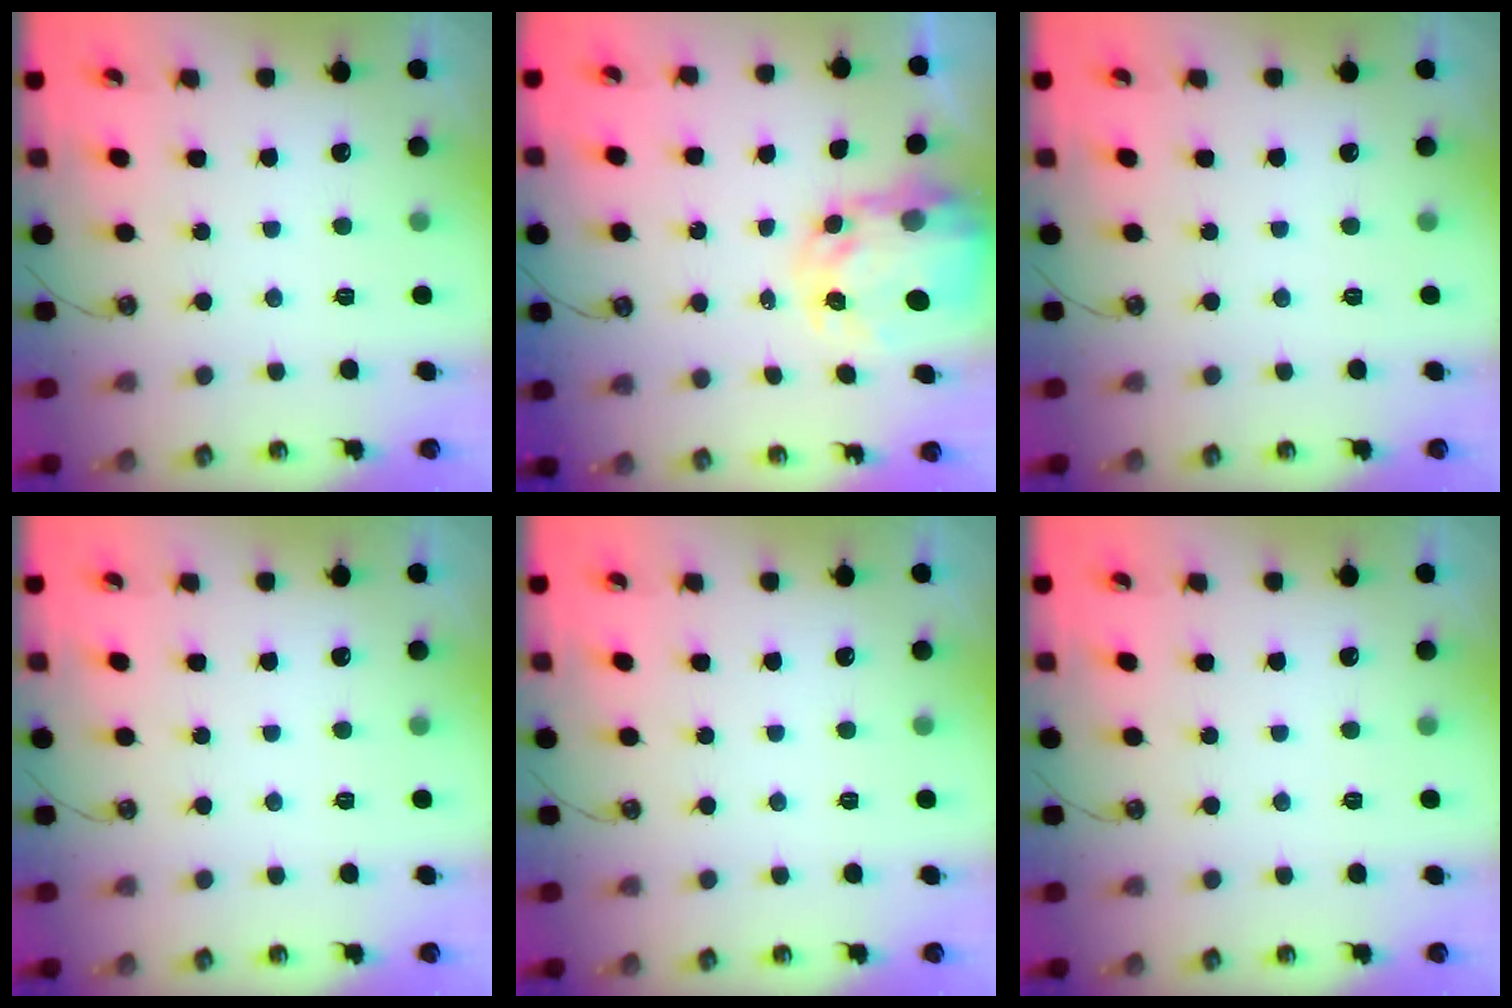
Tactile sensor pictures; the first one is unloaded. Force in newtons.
{"total": 5.9, "press": 5.9, "slide": 0.5}
{"total": 0.0}
{"total": 0.0}
{"total": 0.0}
{"total": 0.0}